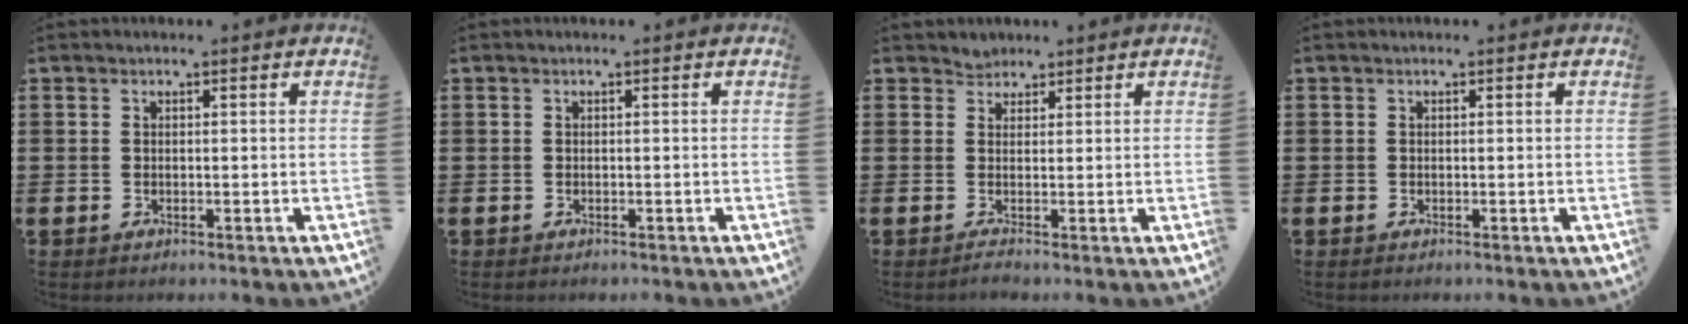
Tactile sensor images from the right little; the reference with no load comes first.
{"total": 0.0}
{"total": 1.4, "force": [1.1, 0.9, -0.2], "torque": [0.015, -0.006, 0.018]}
{"total": 0.0}